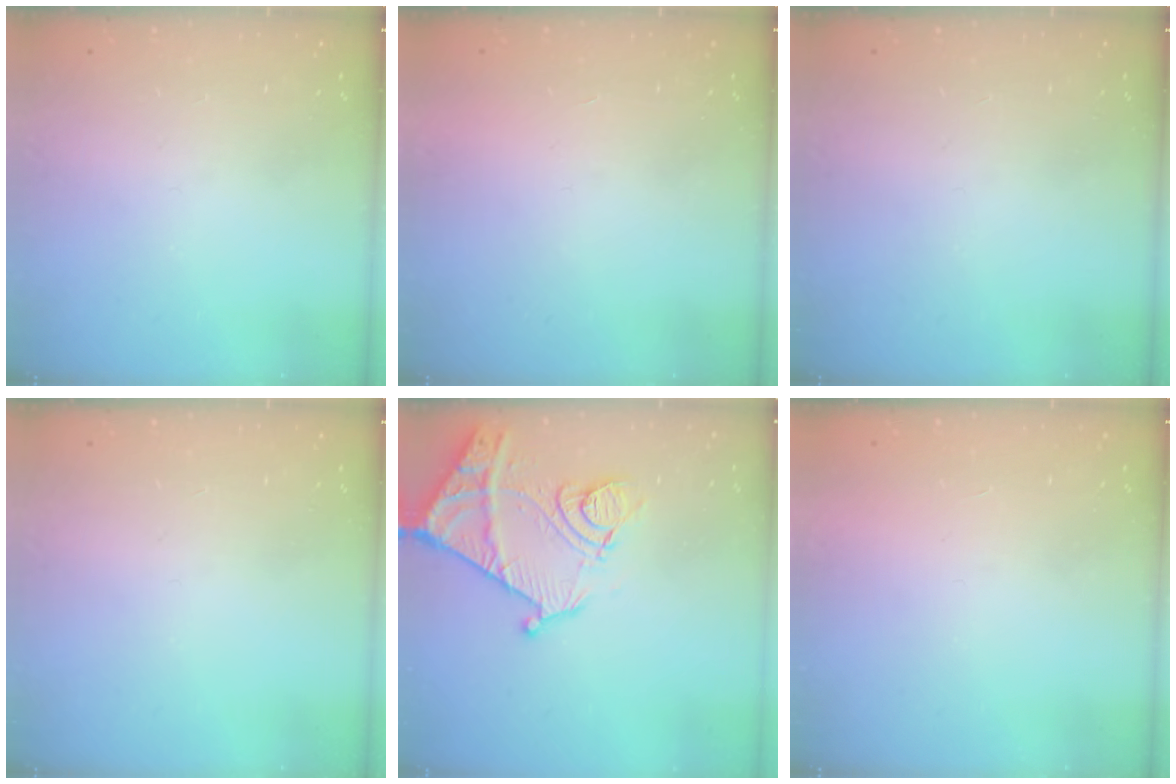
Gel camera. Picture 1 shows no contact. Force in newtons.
{"total": 1.7, "press": 1.7, "slide": 0.1}
{"total": 0.0}
{"total": 0.0}
{"total": 14.3, "press": 14.3, "slide": 1.4}
{"total": 1.7, "press": 1.7, "slide": 0.1}